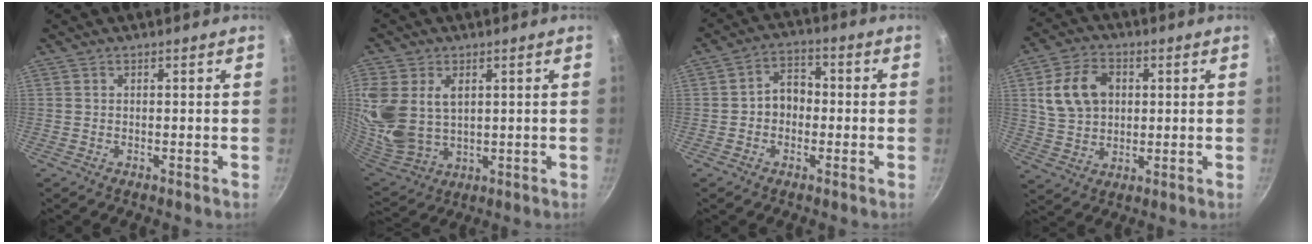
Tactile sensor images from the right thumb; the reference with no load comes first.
{"total": 17.4, "force": [4.2, 12.2, 11.6], "torque": [-0.264, -0.012, 0.097]}
{"total": 6.1, "force": [-0.7, 4.8, 3.7], "torque": [-0.023, 0.021, -0.019]}
{"total": 11.5, "force": [2.5, 8.6, 7.2], "torque": [-0.117, 0.007, 0.044]}